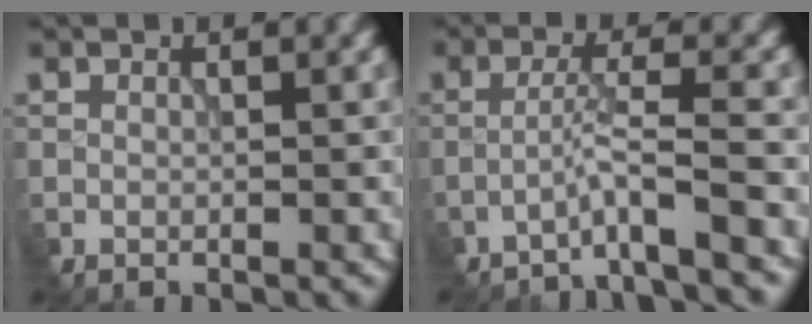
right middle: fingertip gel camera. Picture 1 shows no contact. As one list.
[{"total": 3.0, "force": [-2.3, -0.5, 1.9], "torque": [-0.034, 0.017, -0.053]}]